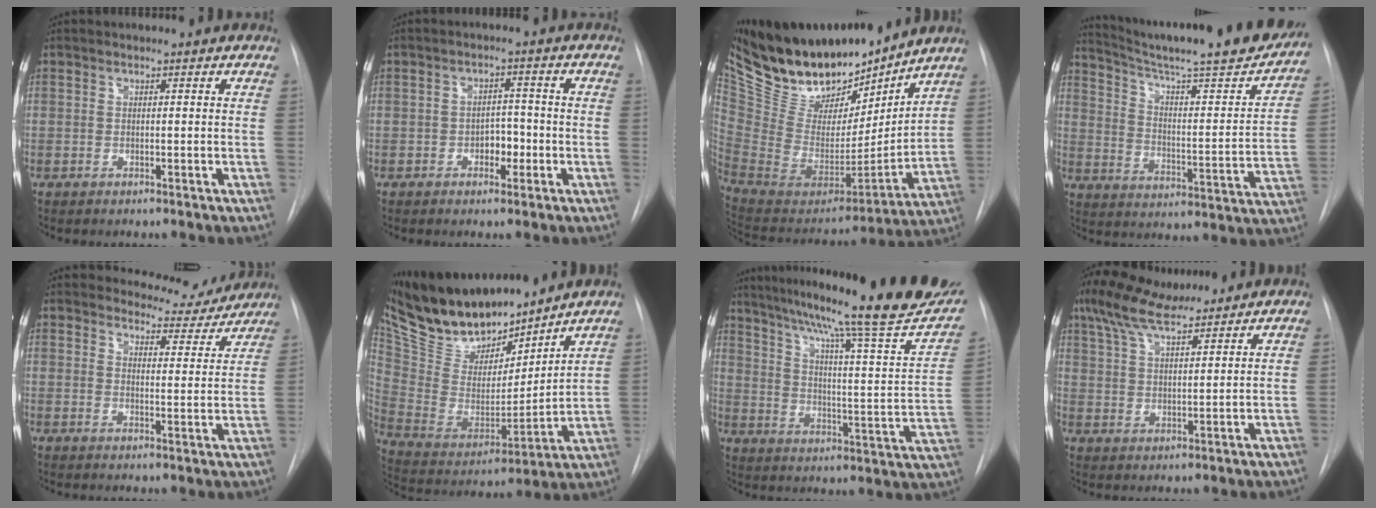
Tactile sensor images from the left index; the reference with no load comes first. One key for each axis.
{"total": 3.3, "fx": -1.3, "fy": 2.1, "fz": 2.2, "tx": -0.024, "ty": 0.008, "tz": -0.019}
{"total": 24.0, "fx": 20.0, "fy": 7.6, "fz": 10.9, "tx": -0.207, "ty": -0.015, "tz": 0.352}
{"total": 27.2, "fx": 23.9, "fy": 2.1, "fz": 12.7, "tx": -0.198, "ty": -0.057, "tz": 0.323}
{"total": 7.6, "fx": 7.3, "fy": 2.0, "fz": -0.3, "tx": 0.013, "ty": -0.018, "tz": 0.086}
{"total": 21.2, "fx": 18.4, "fy": 5.6, "fz": 9.0, "tx": -0.170, "ty": -0.007, "tz": 0.333}
{"total": 29.7, "fx": 24.2, "fy": 1.3, "fz": 17.3, "tx": -0.250, "ty": -0.054, "tz": 0.316}
{"total": 10.9, "fx": 9.0, "fy": 1.8, "fz": 5.9, "tx": -0.113, "ty": 0.031, "tz": 0.161}